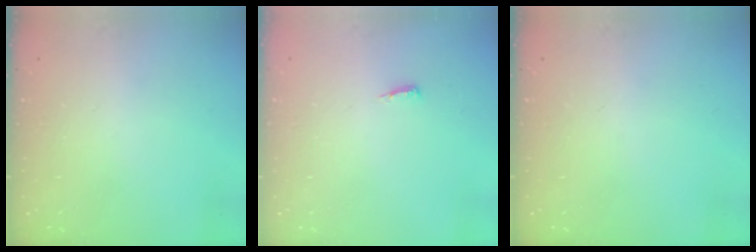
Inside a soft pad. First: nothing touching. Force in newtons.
{"total": 4.9, "press": 4.9, "slide": 0.5}
{"total": 0.0}